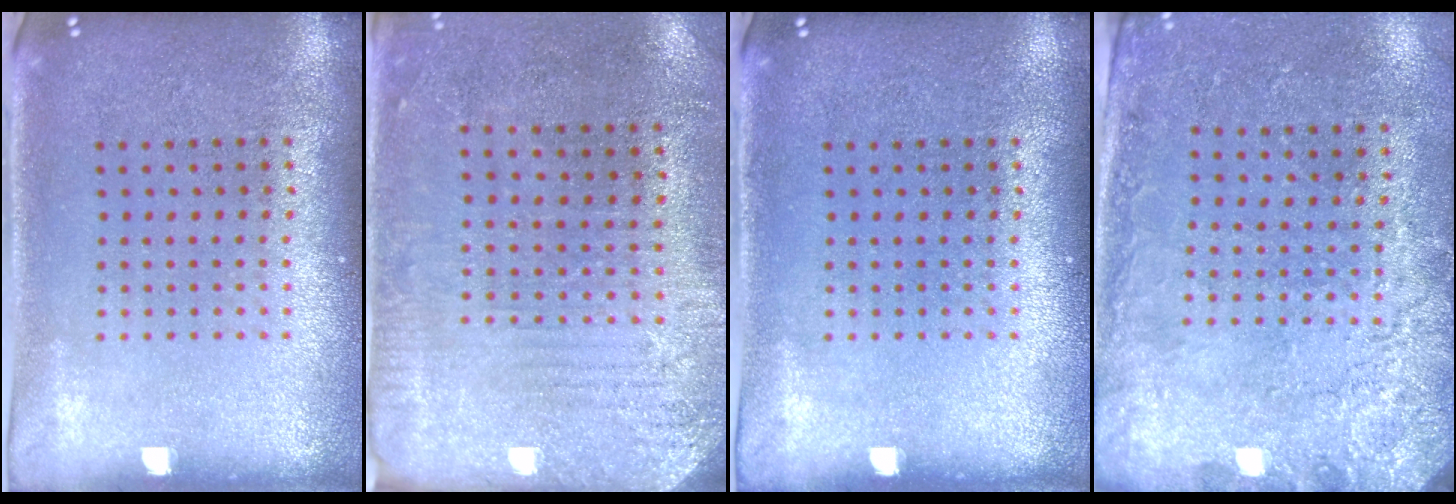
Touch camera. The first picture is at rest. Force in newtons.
{"total": 2.8, "press": 2.4, "slide": 1.4}
{"total": 0.0}
{"total": 2.5, "press": 2.1, "slide": 1.3}